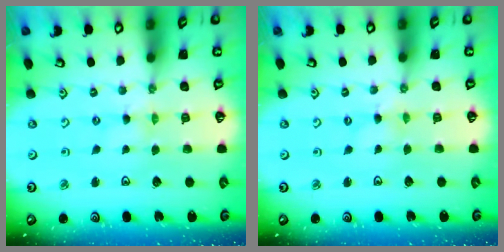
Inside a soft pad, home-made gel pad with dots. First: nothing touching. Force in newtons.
{"total": 0.0}